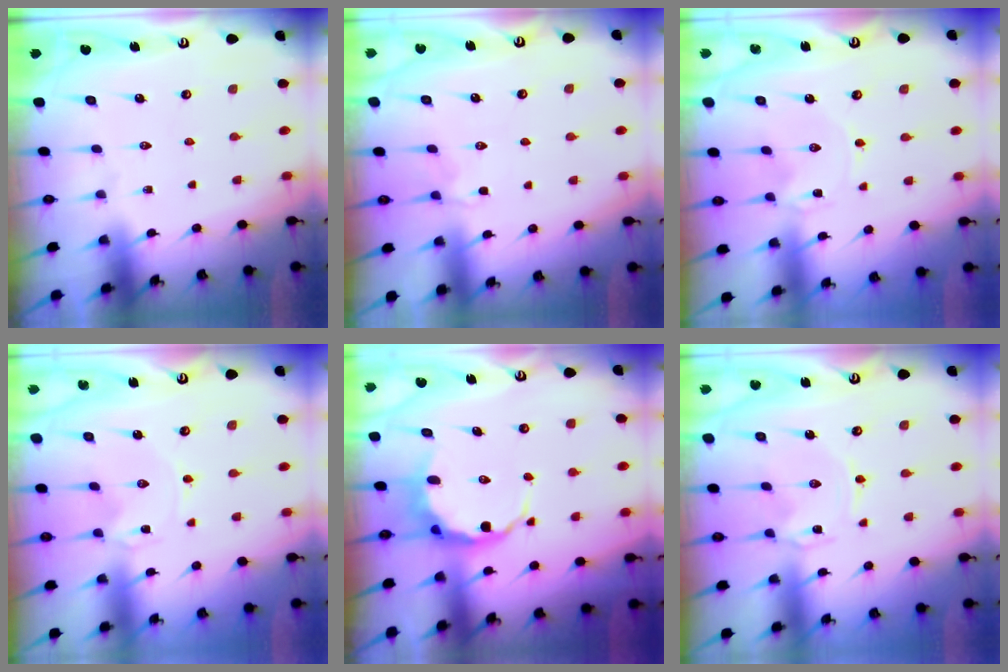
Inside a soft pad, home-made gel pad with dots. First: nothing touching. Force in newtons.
{"total": 2.2, "press": 1.7, "slide": 1.4}
{"total": 0.0}
{"total": 0.0}
{"total": 6.4, "press": 6.2, "slide": 1.6}
{"total": 0.9, "press": 0.9, "slide": 0.1}